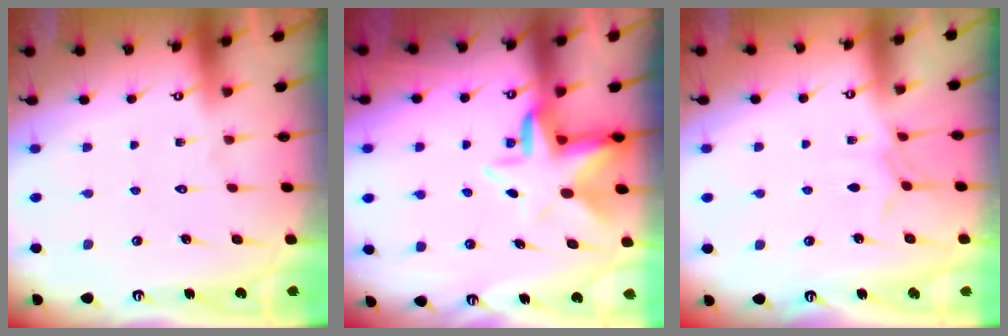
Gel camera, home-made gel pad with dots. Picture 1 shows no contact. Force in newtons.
{"total": 6.7, "press": 6.6, "slide": 1.3}
{"total": 4.0, "press": 3.9, "slide": 0.6}